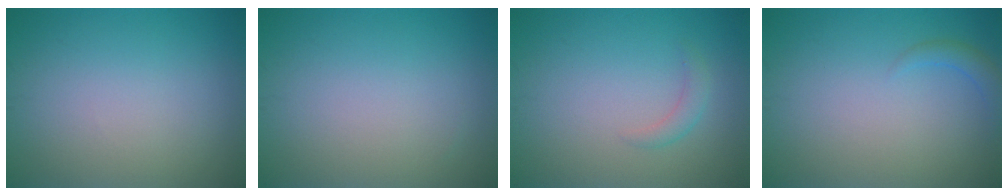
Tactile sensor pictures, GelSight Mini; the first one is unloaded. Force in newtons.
{"total": 0.0}
{"total": 1.2, "press": 1.2, "slide": 0.1}
{"total": 1.3, "press": 1.3, "slide": 0.2}